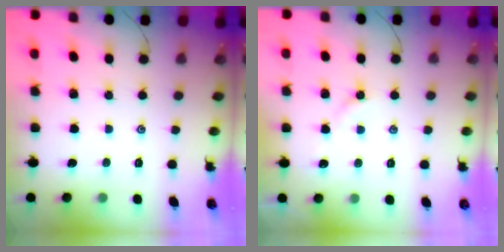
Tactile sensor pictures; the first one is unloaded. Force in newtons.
{"total": 1.5, "press": 1.4, "slide": 0.3}